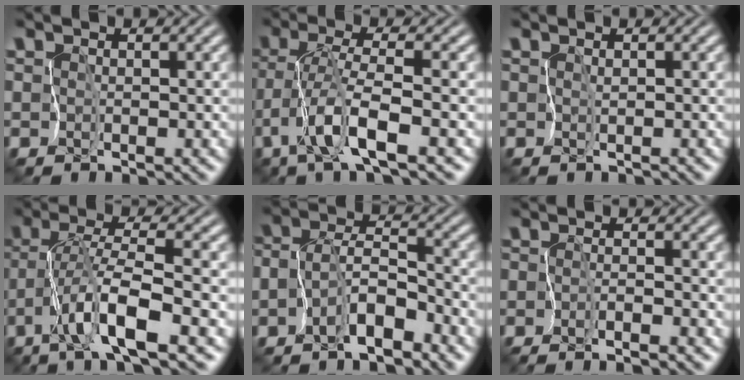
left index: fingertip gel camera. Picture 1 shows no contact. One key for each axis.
{"total": 4.7, "fx": -2.2, "fy": -0.3, "fz": 4.2, "tx": -0.095, "ty": 0.004, "tz": -0.053}
{"total": 0.0}
{"total": 5.8, "fx": -2.9, "fy": -0.4, "fz": 5.0, "tx": -0.102, "ty": 0.009, "tz": -0.062}
{"total": 4.2, "fx": -2.8, "fy": 1.5, "fz": 2.6, "tx": -0.041, "ty": 0.004, "tz": -0.065}
{"total": 1.8, "fx": -1.5, "fy": -0.9, "fz": 0.4, "tx": -0.018, "ty": -0.005, "tz": -0.037}